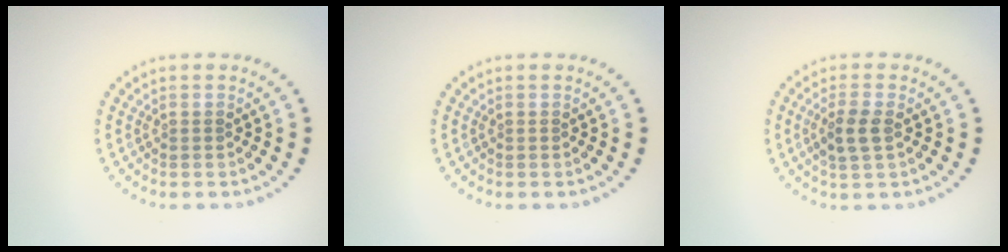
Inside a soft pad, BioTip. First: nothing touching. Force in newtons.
{"total": 0.0}
{"total": 2.4, "press": 2.3, "slide": 0.5}